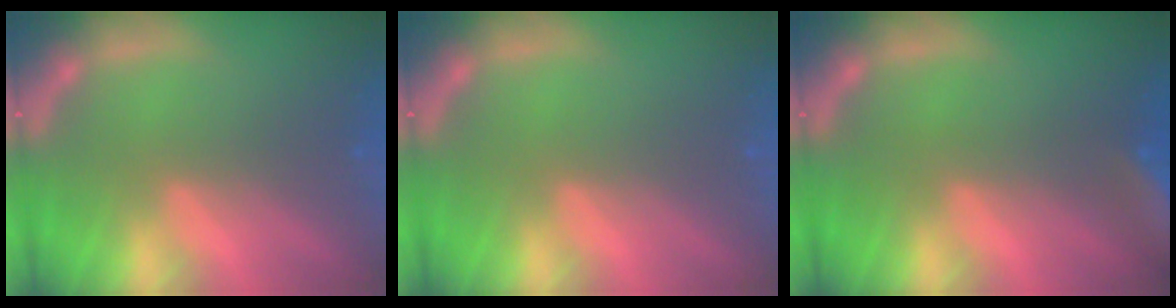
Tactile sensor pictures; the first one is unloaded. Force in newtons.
{"total": 0.0}
{"total": 7.0}